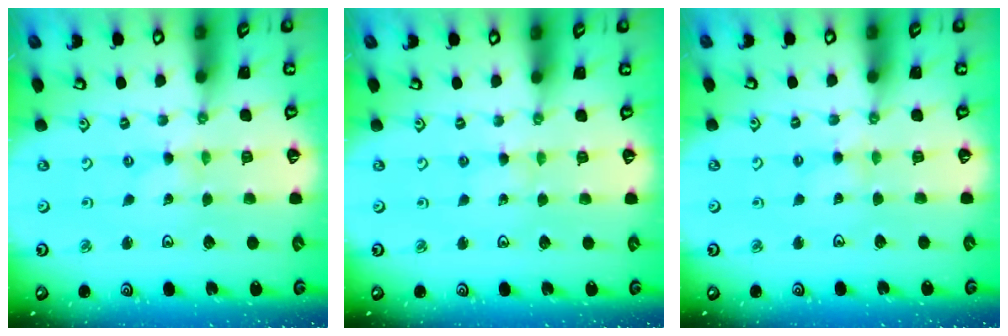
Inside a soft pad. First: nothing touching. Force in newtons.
{"total": 2.4, "press": 2.3, "slide": 0.3}
{"total": 2.3, "press": 2.3, "slide": 0.4}